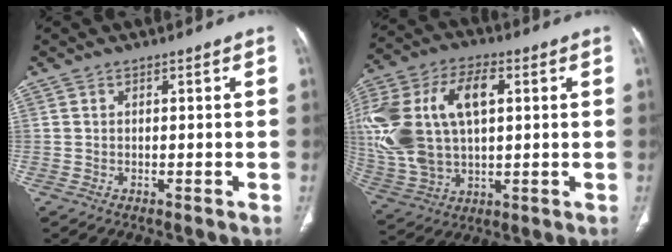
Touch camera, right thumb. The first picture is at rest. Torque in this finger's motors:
{"motor_torque": [2.36, 2.65, 2.22, 0.24, 0.25]}